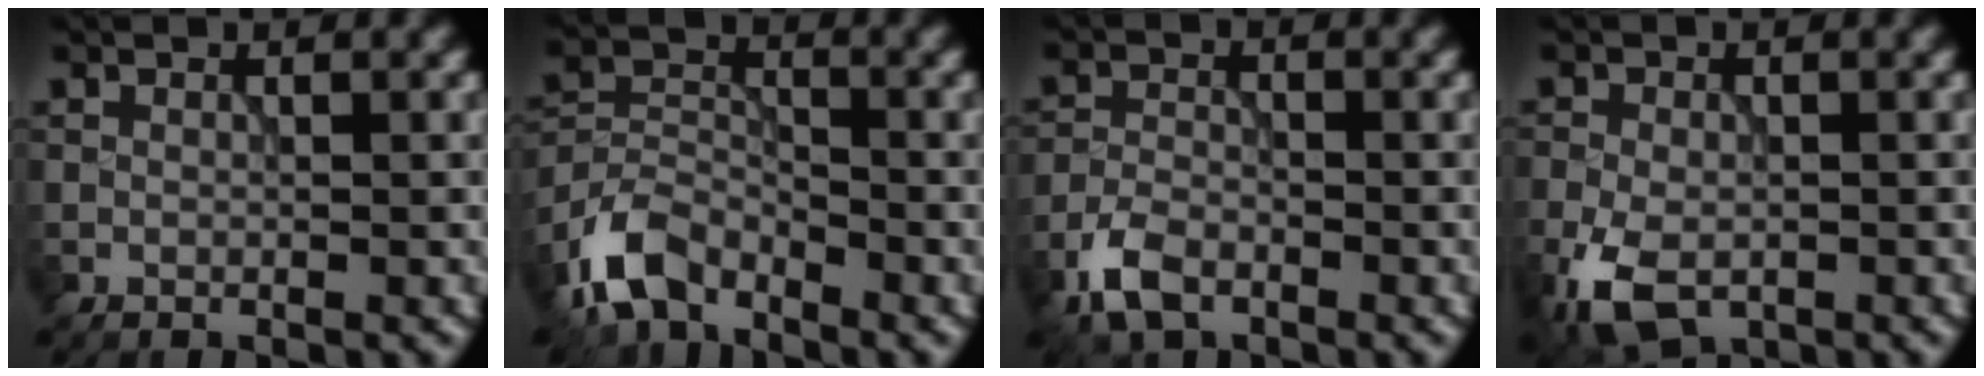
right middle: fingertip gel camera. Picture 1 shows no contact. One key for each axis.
{"total": 5.5, "fx": -4.0, "fy": 2.6, "fz": 2.6, "tx": -0.053, "ty": -0.001, "tz": -0.091}
{"total": 3.8, "fx": -2.5, "fy": 1.8, "fz": 2.1, "tx": -0.044, "ty": -0.003, "tz": -0.059}
{"total": 5.5, "fx": -2.7, "fy": 3.2, "fz": 3.7, "tx": -0.080, "ty": -0.012, "tz": -0.055}